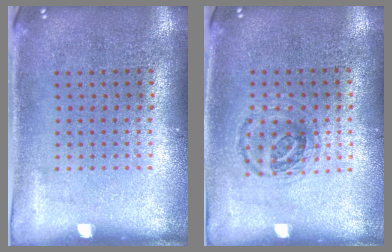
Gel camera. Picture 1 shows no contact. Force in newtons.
{"total": 0.9, "press": 0.9, "slide": 0.2}